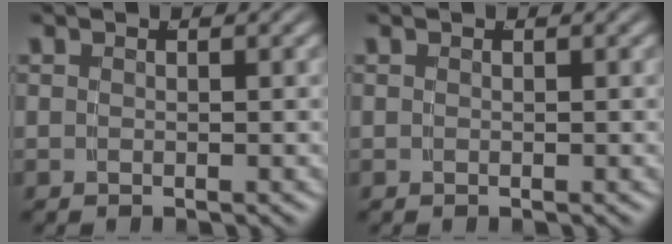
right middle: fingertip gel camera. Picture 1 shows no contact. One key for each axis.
{"total": 0.0}